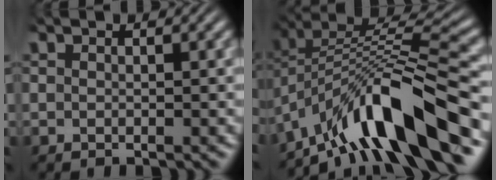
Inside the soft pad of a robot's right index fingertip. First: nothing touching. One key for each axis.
{"total": 9.8, "fx": -4.2, "fy": 3.9, "fz": 7.9, "tx": -0.136, "ty": -0.016, "tz": -0.058}